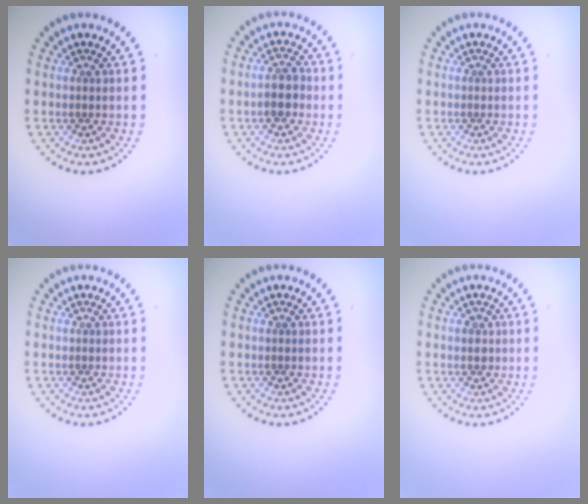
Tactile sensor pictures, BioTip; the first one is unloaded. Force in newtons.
{"total": 2.4, "press": 2.3, "slide": 0.7}
{"total": 0.0}
{"total": 0.0}
{"total": 0.0}
{"total": 1.1, "press": 1.1, "slide": 0.3}